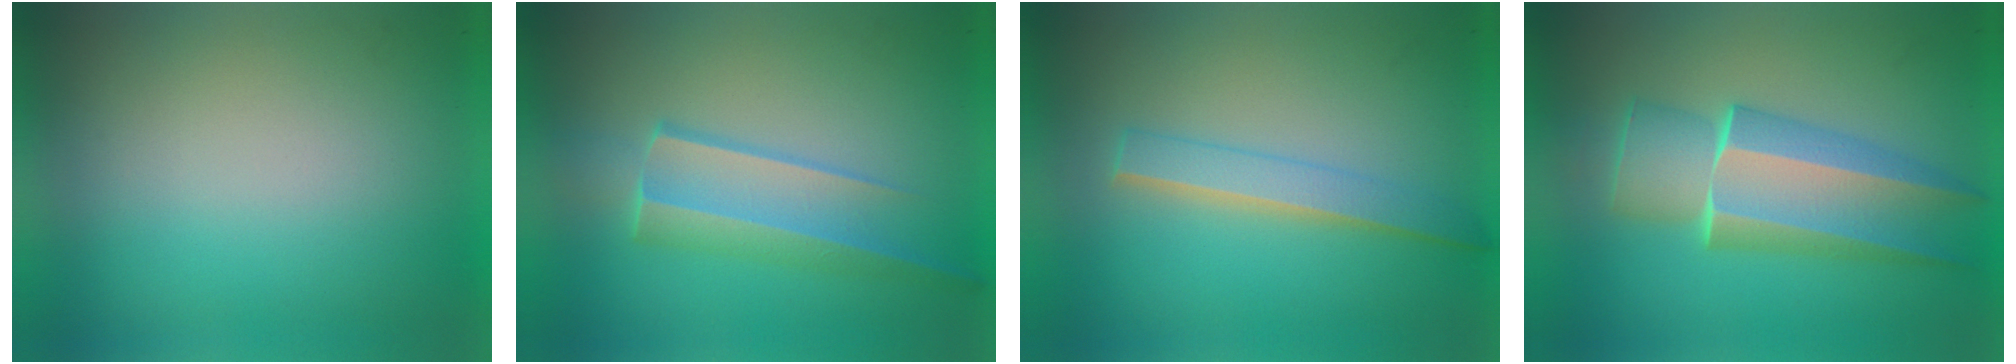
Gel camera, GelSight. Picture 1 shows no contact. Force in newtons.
{"total": 3.3}
{"total": 2.2}
{"total": 6.4}